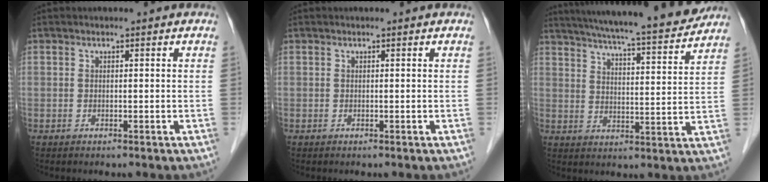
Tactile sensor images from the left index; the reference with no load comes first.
{"total": 0.0}
{"total": 19.9, "force": [17.8, 1.1, 8.7], "torque": [-0.140, -0.011, 0.247]}